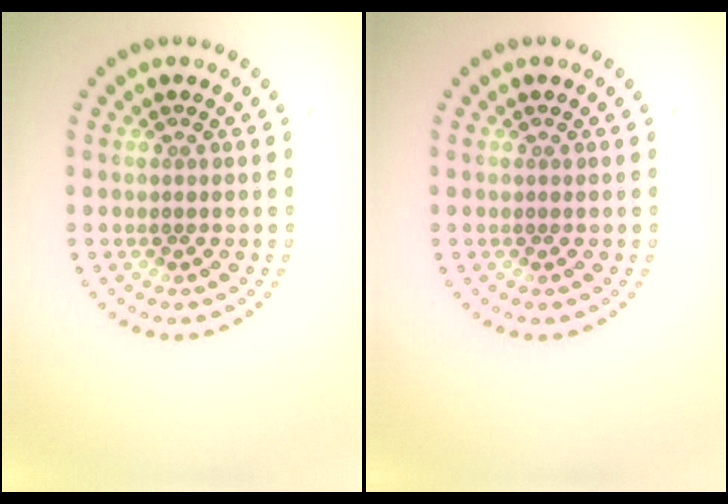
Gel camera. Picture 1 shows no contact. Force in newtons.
{"total": 0.0}